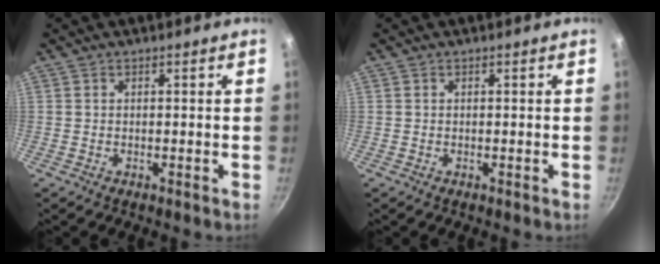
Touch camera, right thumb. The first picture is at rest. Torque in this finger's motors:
{"motor_torque": [-0.44, 0.10, 0.00, 0.00, 0.00]}